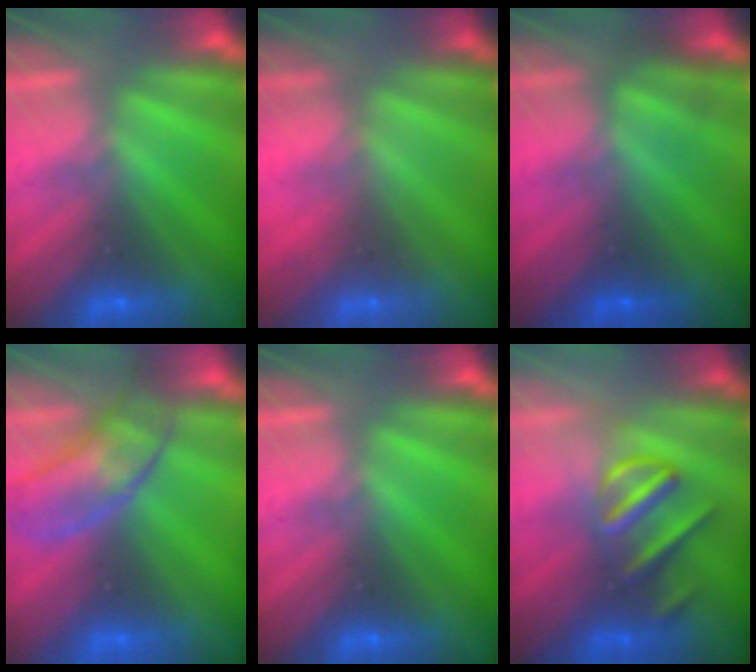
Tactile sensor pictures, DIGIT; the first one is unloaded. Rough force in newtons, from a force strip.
{"total": 2.4}
{"total": 4.4}
{"total": 2.9}
{"total": 0.0}
{"total": 3.0}